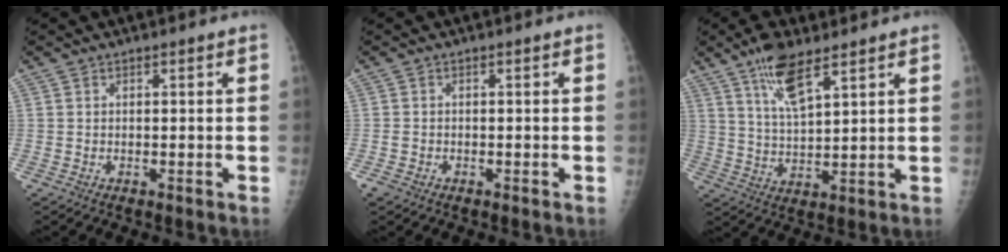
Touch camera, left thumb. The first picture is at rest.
{"total": 1.6, "force": [-0.9, 1.2, 0.6], "torque": [-0.013, 0.001, -0.017]}
{"total": 9.0, "force": [5.7, 2.9, 6.3], "torque": [-0.111, -0.025, 0.111]}